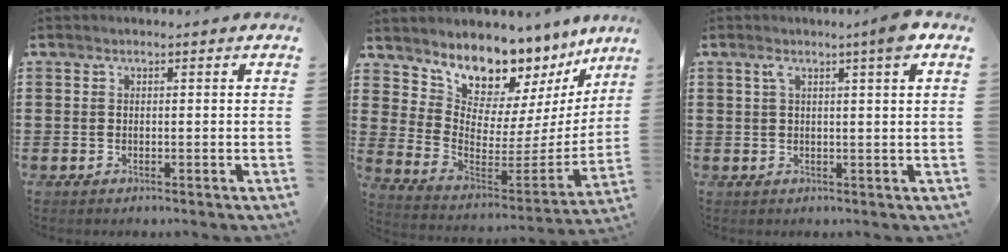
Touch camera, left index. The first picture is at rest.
{"total": 8.1, "force": [7.5, 2.9, 0.5], "torque": [-0.047, -0.073, 0.132]}
{"total": 4.1, "force": [2.3, -0.3, 3.4], "torque": [-0.063, -0.004, 0.035]}